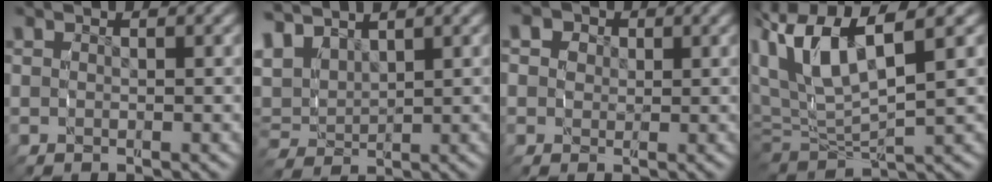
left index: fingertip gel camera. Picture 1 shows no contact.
{"total": 5.9, "force": [2.4, 4.6, 2.7], "torque": [-0.085, 0.001, 0.040]}
{"total": 5.4, "force": [1.6, 4.7, 2.1], "torque": [-0.045, 0.000, 0.019]}
{"total": 8.9, "force": [2.2, 5.6, 6.6], "torque": [-0.156, -0.003, 0.039]}